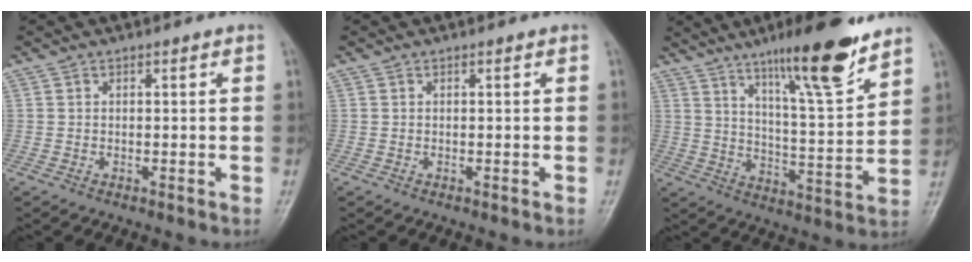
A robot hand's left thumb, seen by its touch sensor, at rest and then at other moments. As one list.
[{"total": 0.0}, {"total": 16.9, "force": [11.5, 2.7, 12.0], "torque": [-0.170, -0.068, 0.187]}]